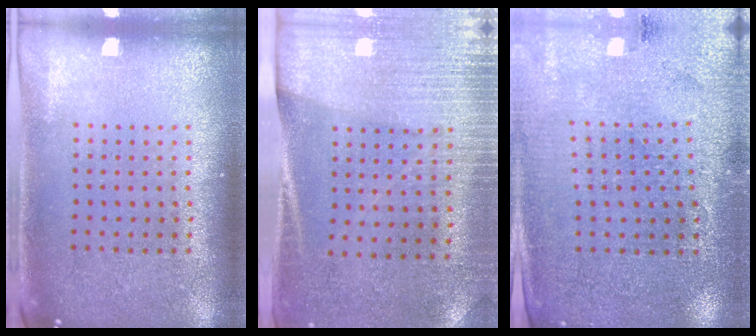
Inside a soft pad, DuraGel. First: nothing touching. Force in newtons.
{"total": 2.9, "press": 2.6, "slide": 1.3}
{"total": 2.8, "press": 2.7, "slide": 0.5}